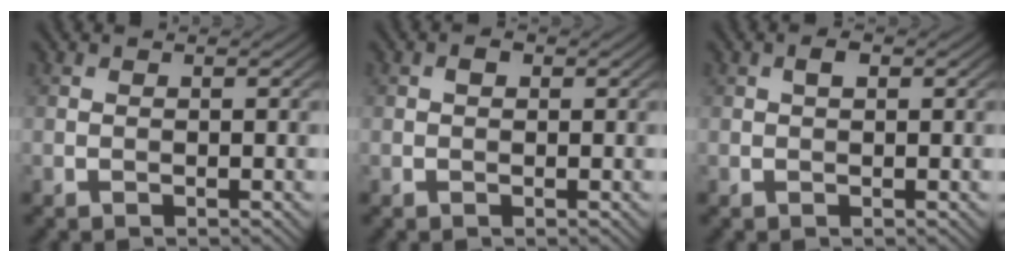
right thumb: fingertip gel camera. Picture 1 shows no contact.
{"total": 0.9, "force": [0.2, 0.7, 0.6], "torque": [-0.010, 0.001, 0.000]}
{"total": 1.2, "force": [0.4, 0.6, 1.0], "torque": [-0.018, 0.003, 0.005]}